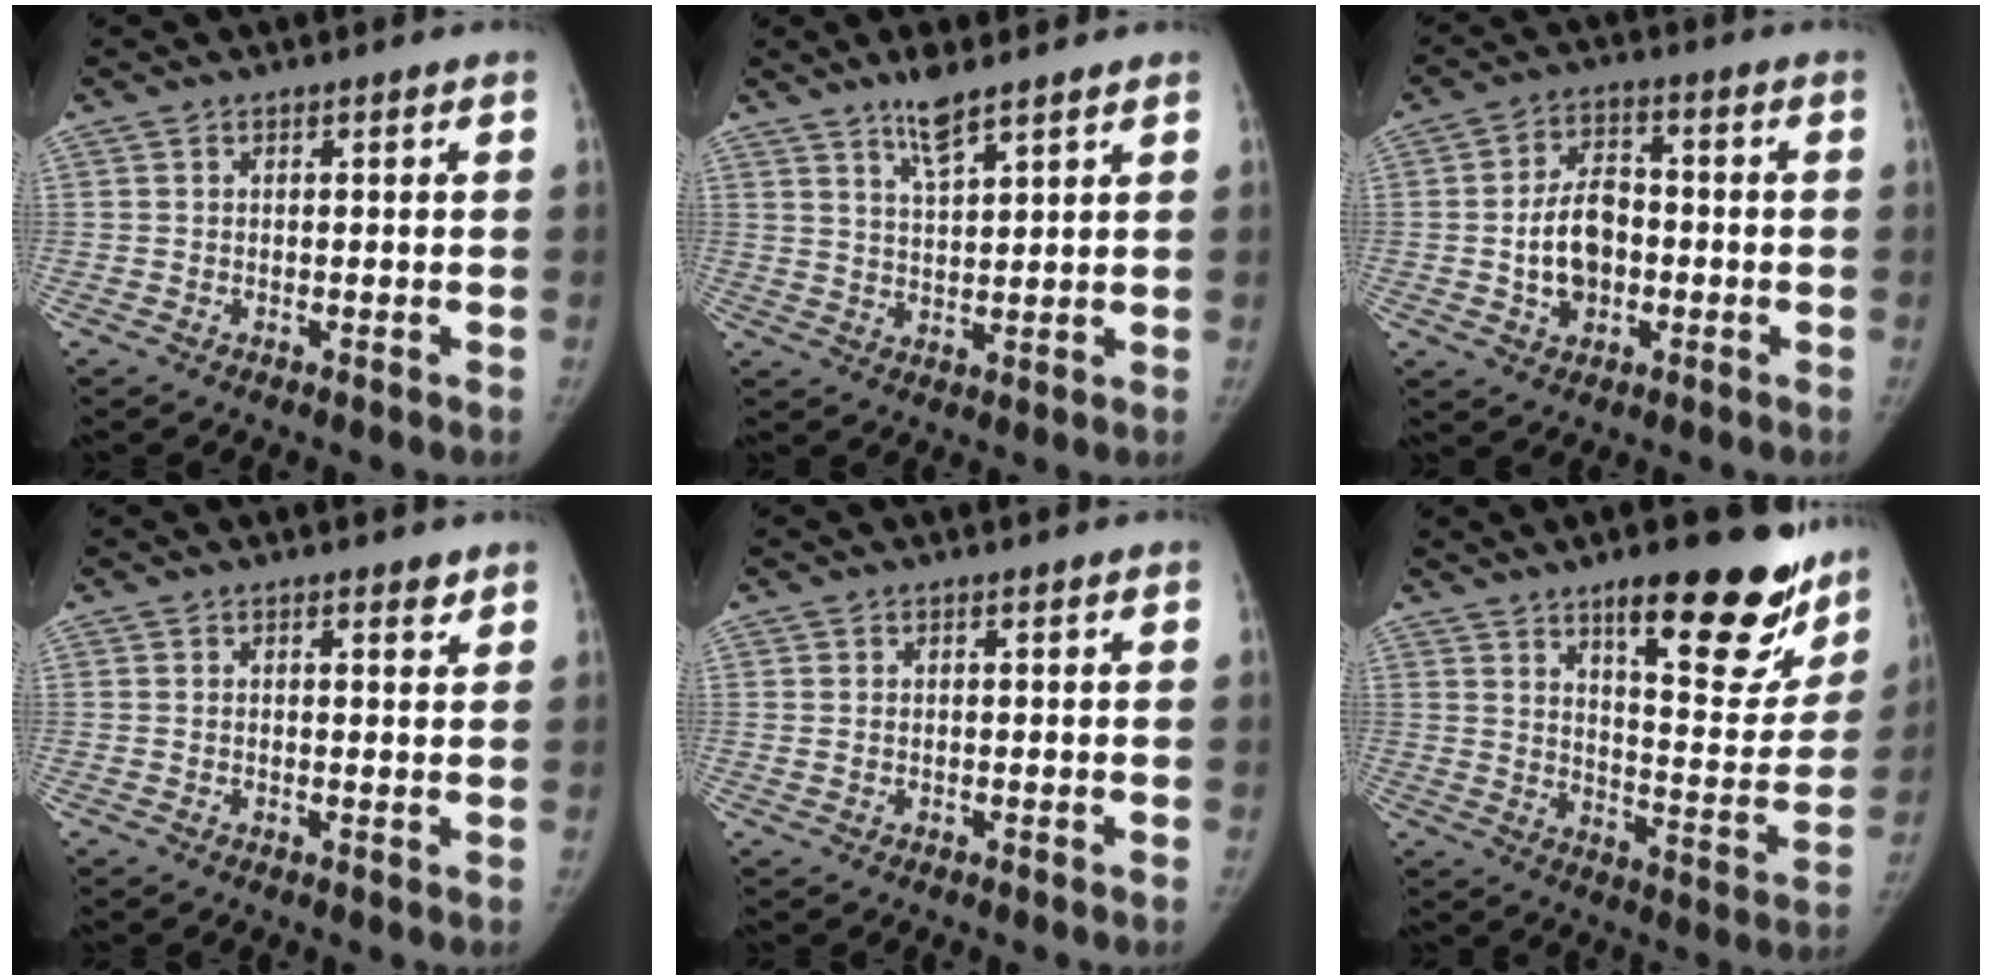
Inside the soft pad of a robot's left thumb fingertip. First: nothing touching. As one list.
[{"total": 5.6, "force": [4.3, 1.0, 3.5], "torque": [-0.054, -0.027, 0.079]}, {"total": 9.6, "force": [-1.5, 6.8, 6.6], "torque": [-0.094, 0.019, -0.027]}, {"total": 1.3, "force": [1.0, 0.5, 0.7], "torque": [0.003, -0.006, 0.012]}, {"total": 0.7, "force": [0.2, 0.4, 0.5], "torque": [-0.011, 0.002, 0.009]}, {"total": 21.6, "force": [14.0, 6.8, 14.9], "torque": [-0.142, -0.090, 0.199]}]